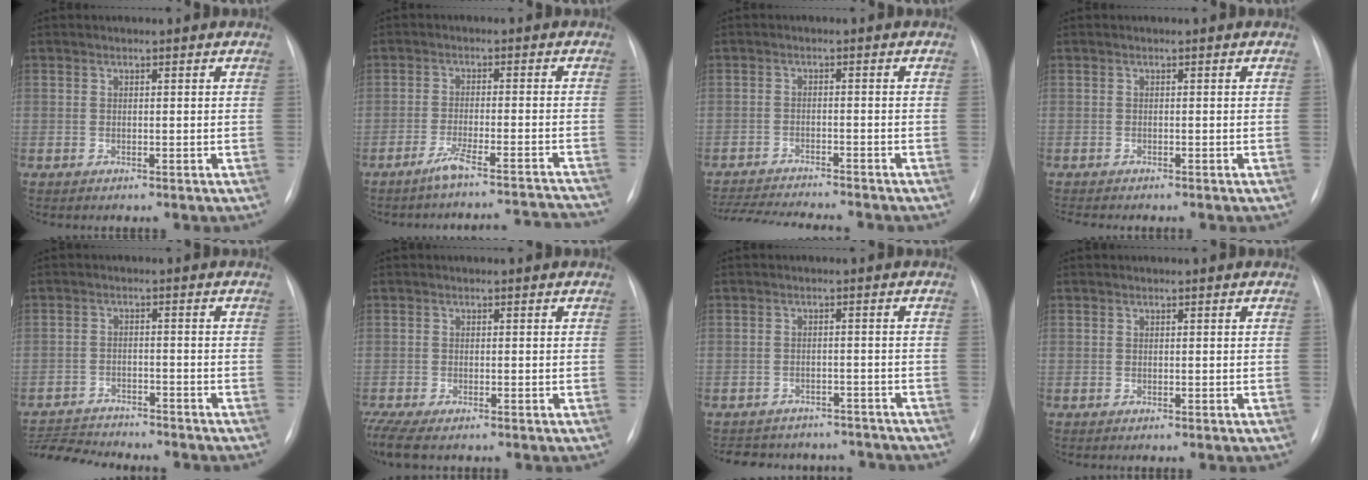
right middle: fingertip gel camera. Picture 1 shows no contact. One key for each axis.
{"total": 12.7, "fx": -12.3, "fy": -1.0, "fz": 3.1, "tx": -0.018, "ty": 0.005, "tz": -0.163}
{"total": 11.8, "fx": -11.0, "fy": 0.4, "fz": 4.3, "tx": -0.069, "ty": -0.014, "tz": -0.162}
{"total": 2.4, "fx": -2.1, "fy": 0.3, "fz": 1.0, "tx": -0.016, "ty": -0.007, "tz": -0.025}
{"total": 10.2, "fx": -9.8, "fy": 1.1, "fz": 2.4, "tx": -0.042, "ty": 0.000, "tz": -0.153}
{"total": 5.8, "fx": -4.4, "fy": 1.6, "fz": 3.5, "tx": -0.079, "ty": -0.009, "tz": -0.074}
{"total": 11.8, "fx": -10.6, "fy": 4.6, "fz": 2.0, "tx": -0.040, "ty": 0.018, "tz": -0.122}
{"total": 0.0}